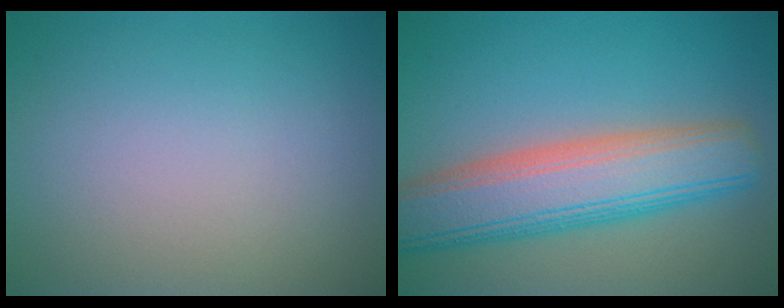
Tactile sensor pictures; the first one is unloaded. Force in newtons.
{"total": 8.6, "press": 8.6, "slide": 0.6}